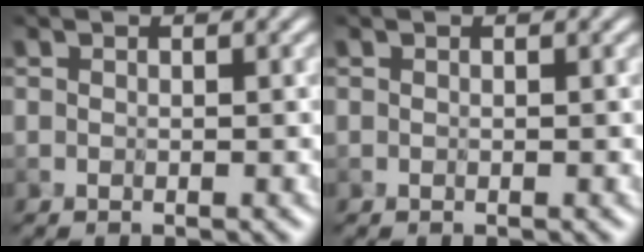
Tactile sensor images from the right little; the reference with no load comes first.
{"total": 0.0}